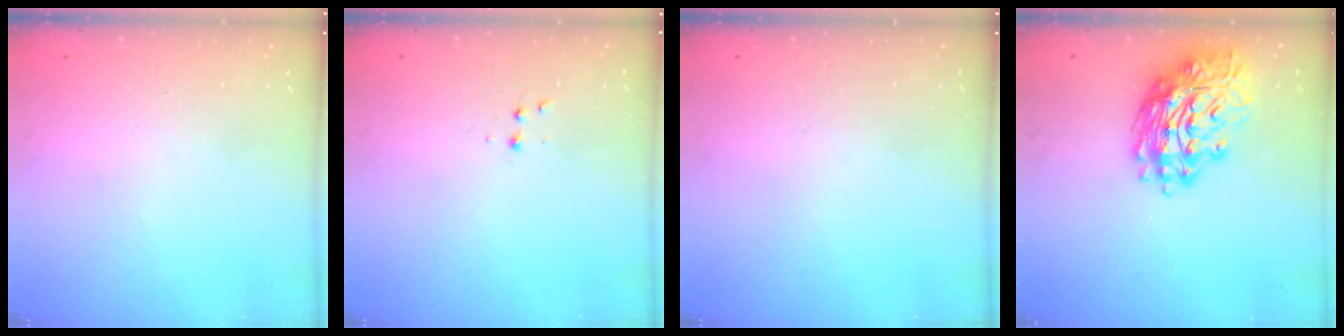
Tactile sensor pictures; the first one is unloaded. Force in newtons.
{"total": 2.9, "press": 2.7, "slide": 1.1}
{"total": 0.0}
{"total": 16.8, "press": 16.7, "slide": 1.9}